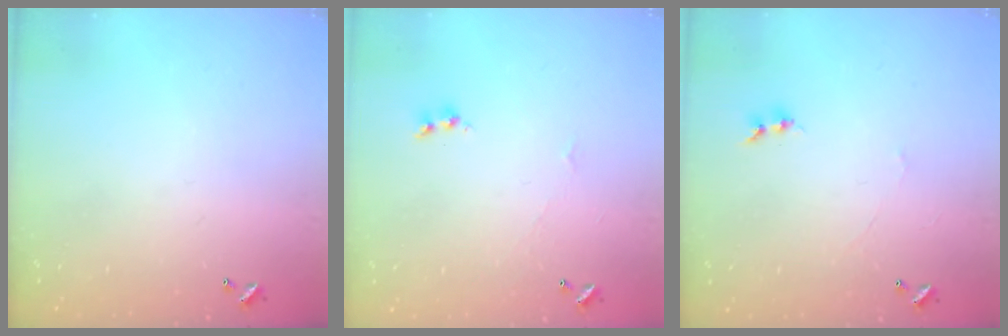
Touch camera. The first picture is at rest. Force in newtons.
{"total": 1.6, "press": 1.5, "slide": 0.4}
{"total": 0.0}